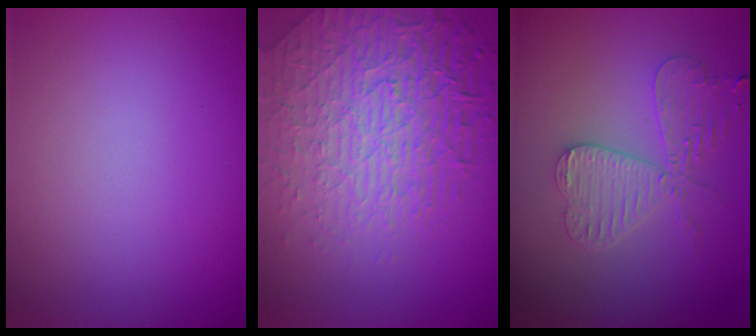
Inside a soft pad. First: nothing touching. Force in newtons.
{"total": 8.7, "press": 5.9, "slide": 6.4}
{"total": 4.4, "press": 3.8, "slide": 2.2}